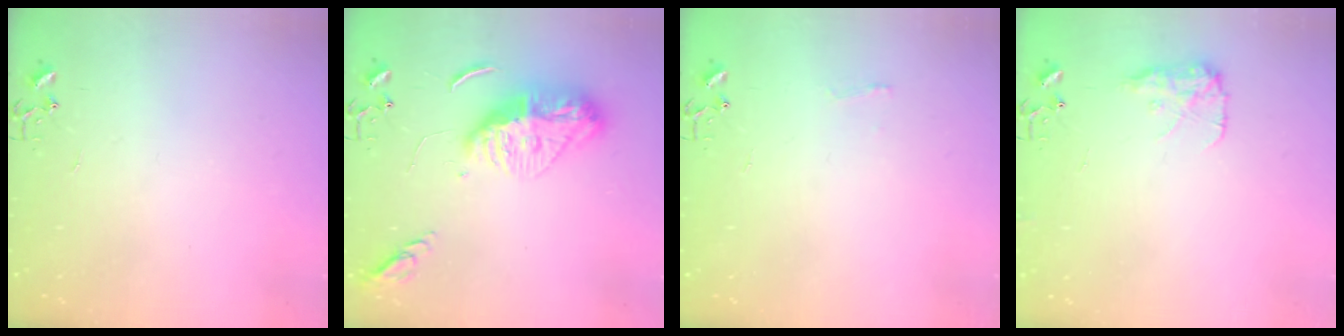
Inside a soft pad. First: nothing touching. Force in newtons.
{"total": 15.6, "press": 15.5, "slide": 1.6}
{"total": 4.8, "press": 4.8, "slide": 0.6}
{"total": 9.8, "press": 9.8, "slide": 0.2}